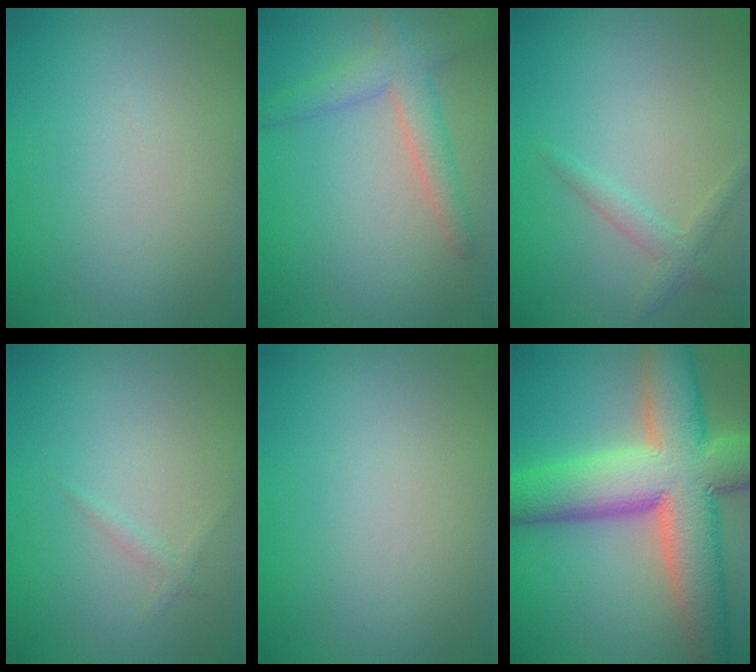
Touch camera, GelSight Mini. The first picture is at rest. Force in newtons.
{"total": 3.5, "press": 3.5, "slide": 0.2}
{"total": 1.6, "press": 1.6, "slide": 0.1}
{"total": 0.6, "press": 0.6, "slide": 0.1}
{"total": 0.0}
{"total": 13.4, "press": 13.4, "slide": 1.0}